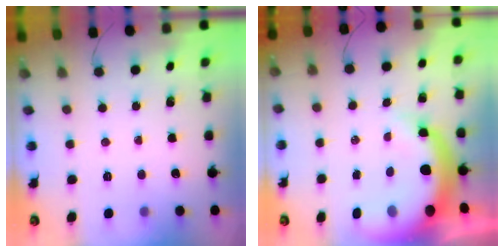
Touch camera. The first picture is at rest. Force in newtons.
{"total": 12.7, "press": 12.5, "slide": 2.6}